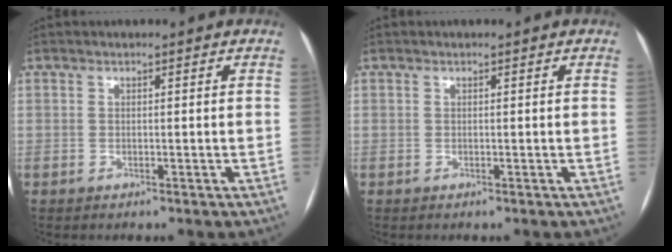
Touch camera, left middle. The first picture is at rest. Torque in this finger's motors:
{"motor_torque": [-0.11, 0.13, 0.01, 0.00]}